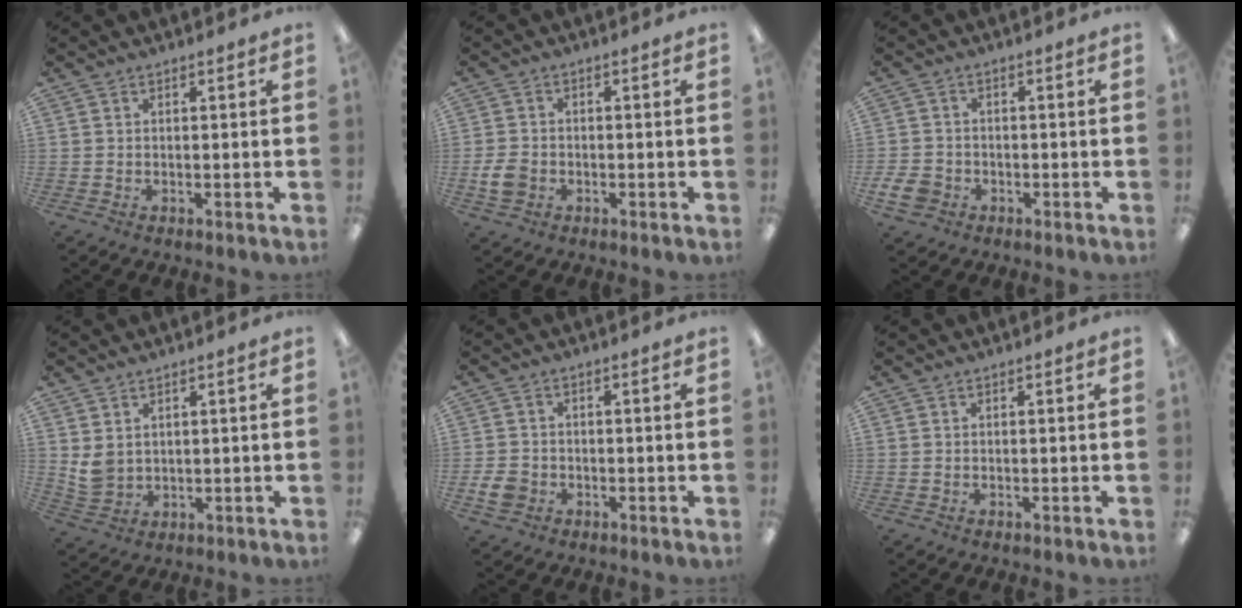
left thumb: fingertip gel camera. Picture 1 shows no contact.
{"total": 4.5, "force": [-1.3, 3.5, 2.5], "torque": [-0.051, 0.006, -0.024]}
{"total": 4.7, "force": [-2.0, 3.8, 2.0], "torque": [-0.049, 0.008, -0.038]}
{"total": 4.5, "force": [2.3, 3.4, 1.8], "torque": [-0.039, -0.008, 0.044]}
{"total": 4.1, "force": [-1.3, 3.5, 1.7], "torque": [-0.032, 0.000, -0.025]}
{"total": 0.0}